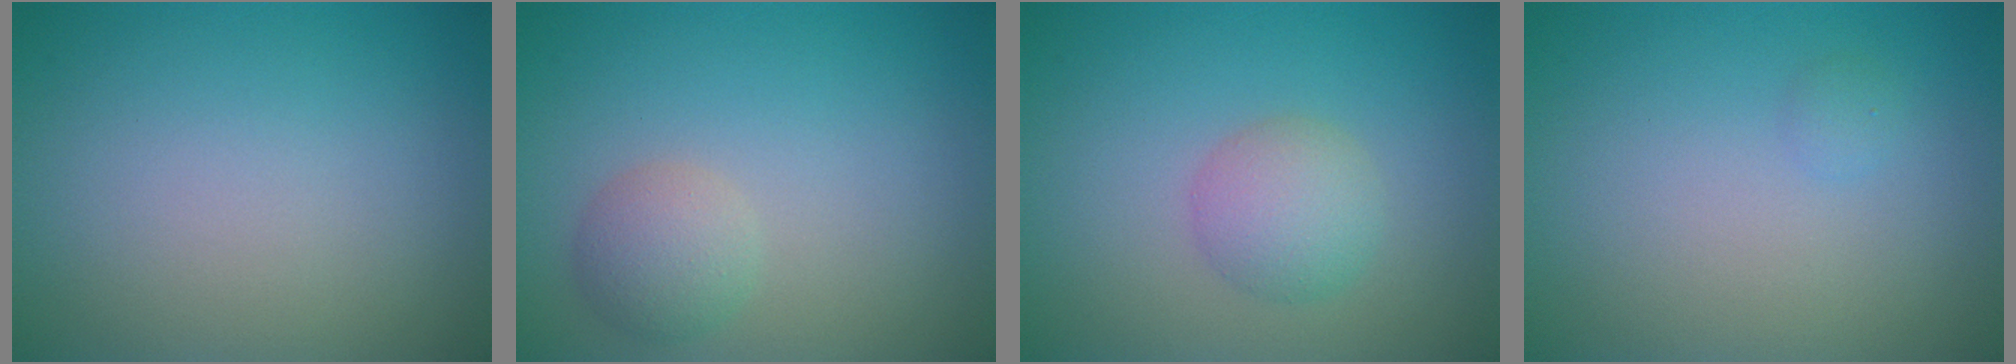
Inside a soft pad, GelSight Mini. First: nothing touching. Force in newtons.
{"total": 2.3, "press": 2.3, "slide": 0.2}
{"total": 2.8, "press": 2.8, "slide": 0.1}
{"total": 0.6, "press": 0.6, "slide": 0.1}